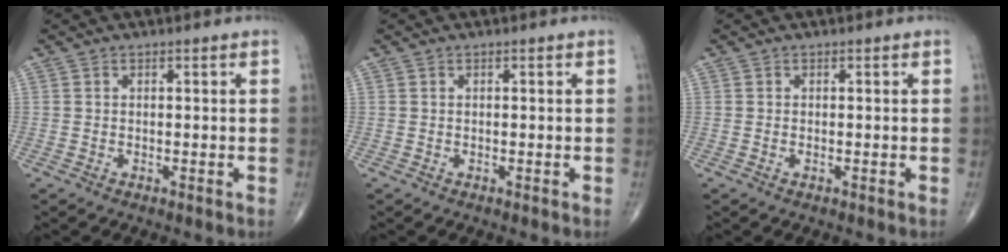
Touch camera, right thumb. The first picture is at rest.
{"total": 0.0}
{"total": 0.0}